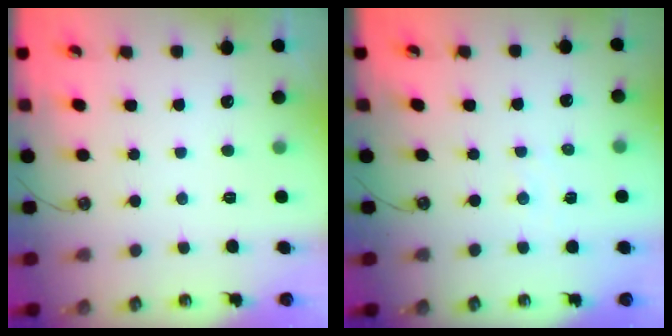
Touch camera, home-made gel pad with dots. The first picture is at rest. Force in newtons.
{"total": 3.1, "press": 3.1, "slide": 0.5}